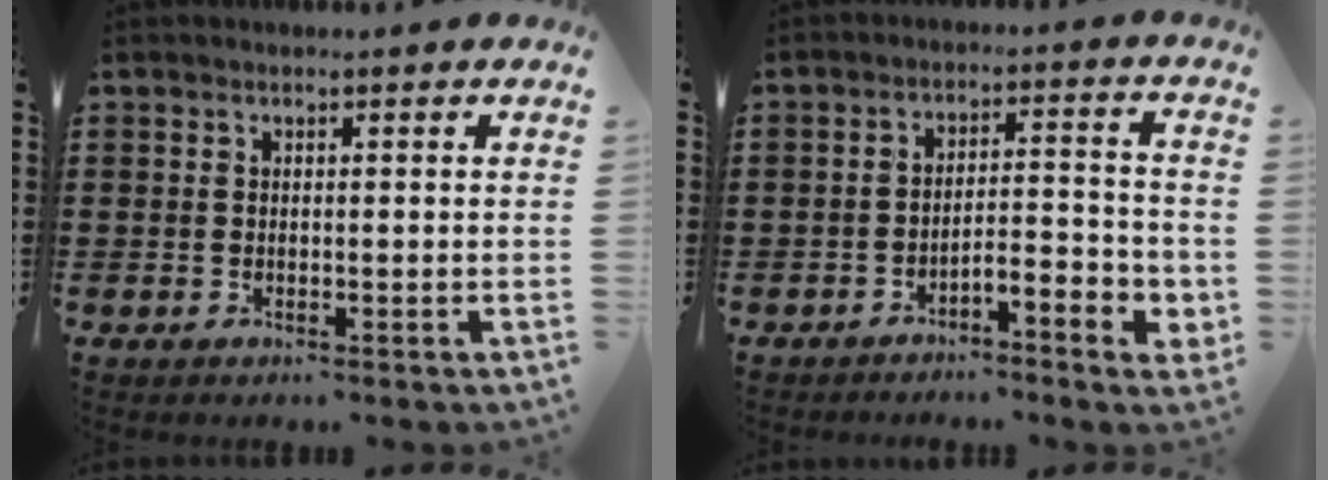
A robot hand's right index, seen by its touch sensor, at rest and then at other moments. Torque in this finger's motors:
{"motor_torque": [0.23, -0.13, 0.19, 0.04]}